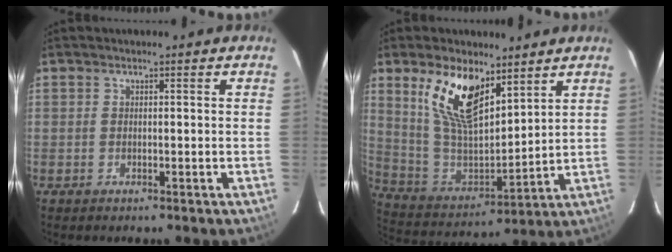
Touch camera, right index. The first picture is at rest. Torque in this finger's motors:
{"motor_torque": [0.97, 0.92, 0.45, 0.17]}